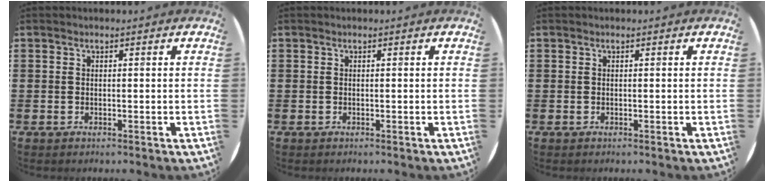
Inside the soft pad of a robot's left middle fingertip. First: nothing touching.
{"total": 0.0}
{"total": 0.0}